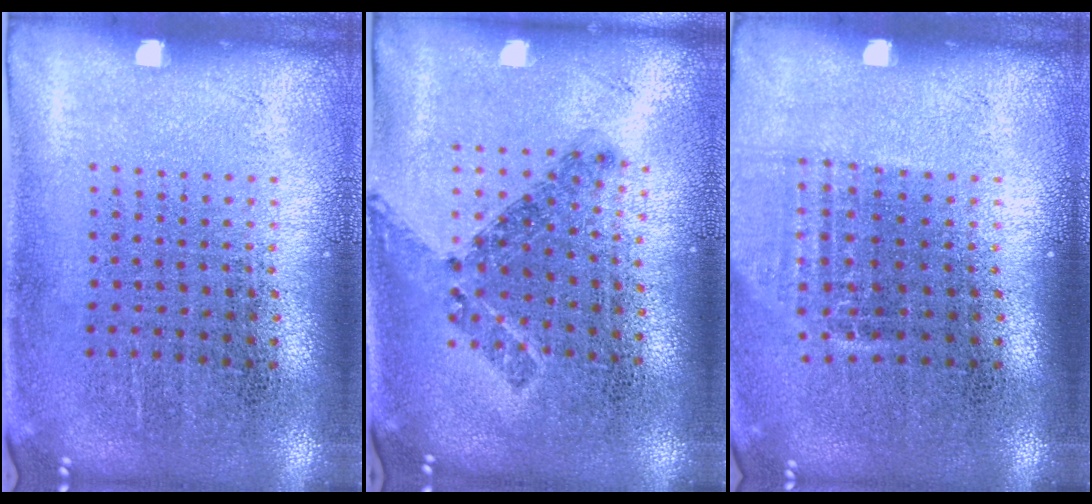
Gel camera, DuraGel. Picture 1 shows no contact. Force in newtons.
{"total": 0.9, "press": 0.8, "slide": 0.4}
{"total": 0.9, "press": 0.8, "slide": 0.4}